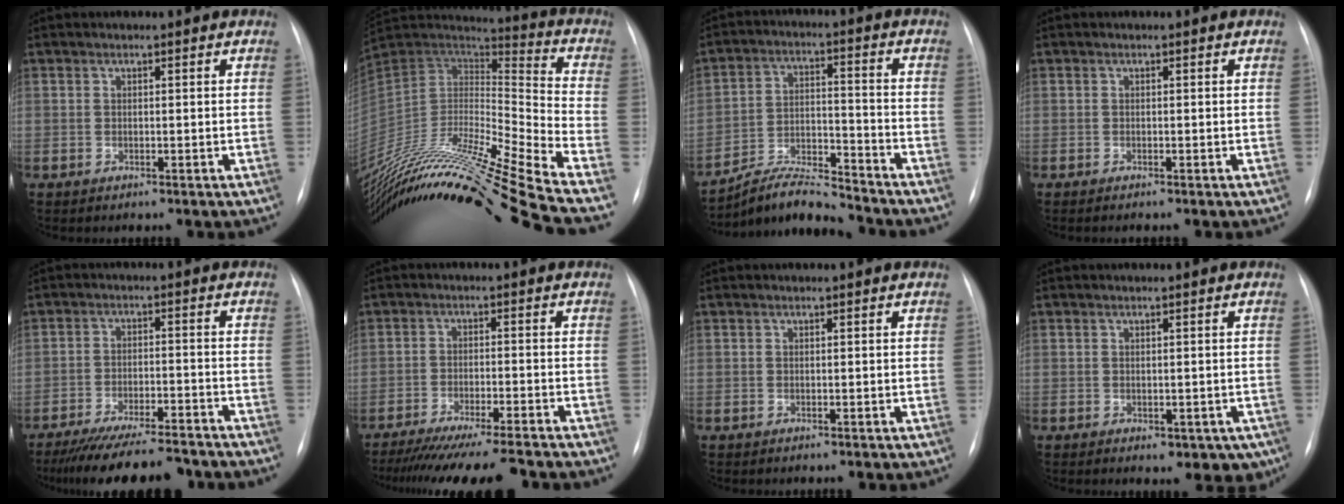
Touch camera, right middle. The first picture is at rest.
{"total": 34.4, "force": [-28.2, -0.4, 19.6], "torque": [-0.342, -0.057, -0.475]}
{"total": 9.2, "force": [-9.0, 0.0, 1.7], "torque": [-0.031, 0.014, -0.162]}
{"total": 0.9, "force": [-0.8, 0.0, 0.5], "torque": [-0.006, -0.003, -0.008]}
{"total": 15.4, "force": [-13.7, 1.9, 6.7], "torque": [-0.118, -0.019, -0.200]}
{"total": 16.6, "force": [-14.8, 0.3, 7.6], "torque": [-0.122, -0.044, -0.215]}
{"total": 0.0}
{"total": 4.8, "force": [-2.3, 2.9, 3.0], "torque": [-0.012, 0.004, -0.022]}